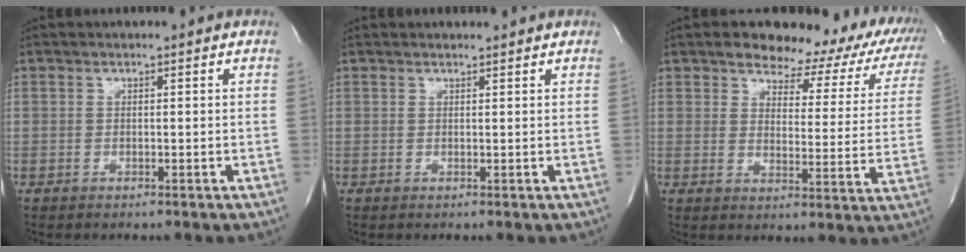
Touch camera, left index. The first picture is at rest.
{"total": 1.7, "force": [1.6, -0.1, 0.3], "torque": [-0.012, 0.003, 0.022]}
{"total": 16.8, "force": [12.7, 7.4, 8.1], "torque": [-0.075, -0.006, 0.130]}